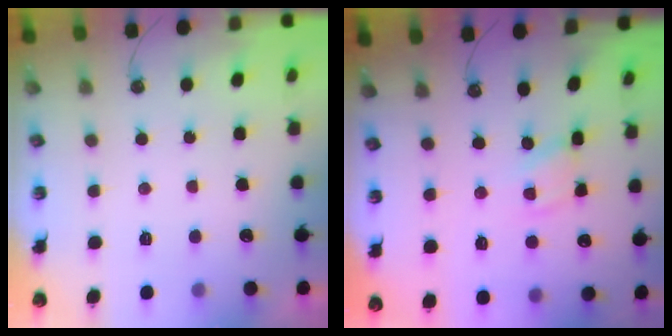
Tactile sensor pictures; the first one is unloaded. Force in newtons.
{"total": 2.5, "press": 2.5, "slide": 0.1}